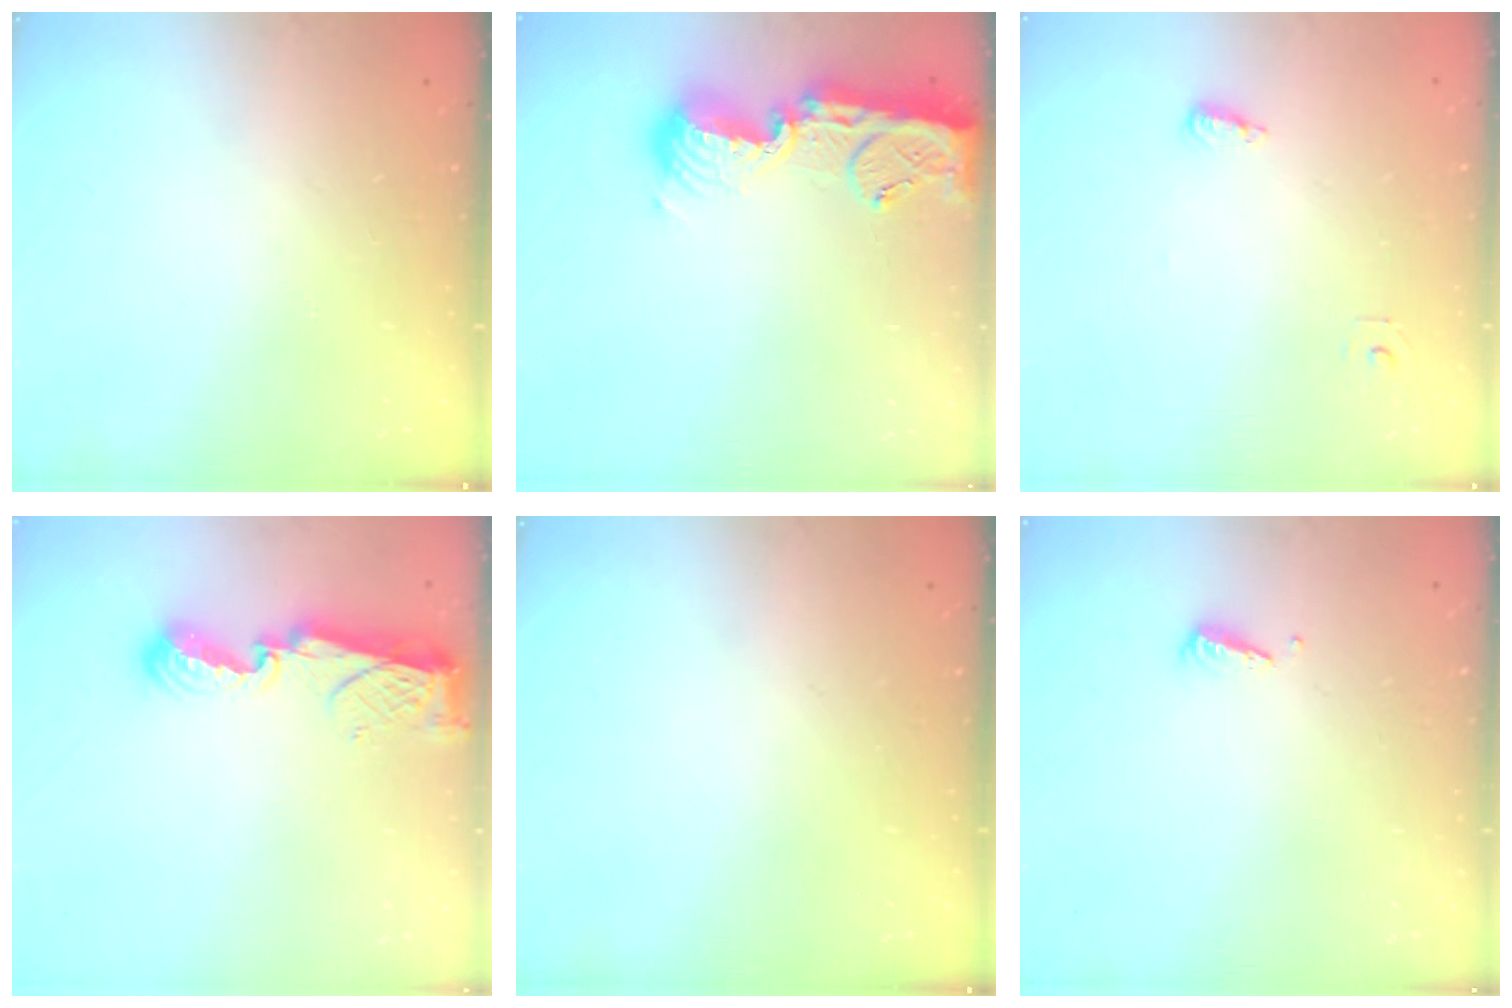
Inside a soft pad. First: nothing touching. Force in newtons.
{"total": 14.6, "press": 14.5, "slide": 1.4}
{"total": 5.4, "press": 5.3, "slide": 1.2}
{"total": 8.1, "press": 8.1, "slide": 0.9}
{"total": 0.0}
{"total": 2.9, "press": 2.9, "slide": 0.4}